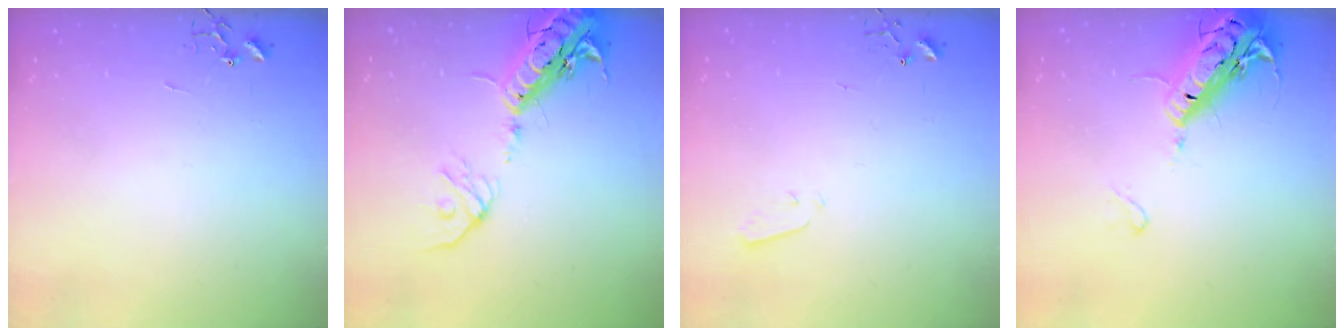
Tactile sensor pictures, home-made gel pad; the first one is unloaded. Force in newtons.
{"total": 18.7, "press": 18.3, "slide": 3.9}
{"total": 2.8, "press": 2.7, "slide": 0.4}
{"total": 20.3, "press": 19.9, "slide": 3.9}